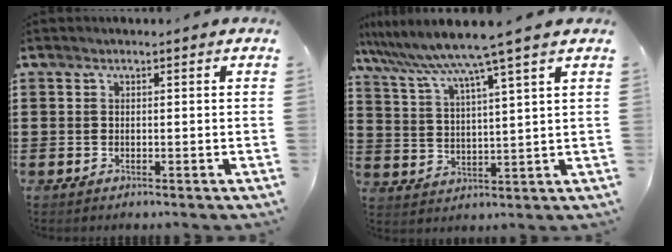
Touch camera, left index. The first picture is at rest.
{"total": 7.1, "force": [6.0, -1.4, 3.5], "torque": [-0.093, -0.042, 0.097]}